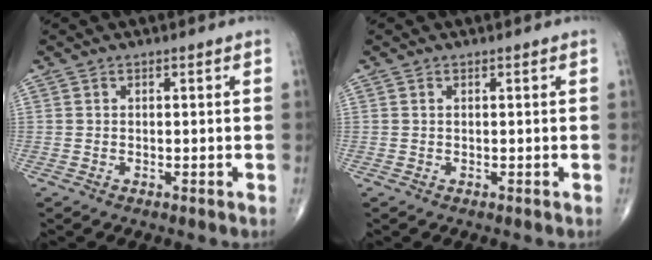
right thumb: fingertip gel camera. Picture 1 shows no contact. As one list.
[{"total": 0.0}]